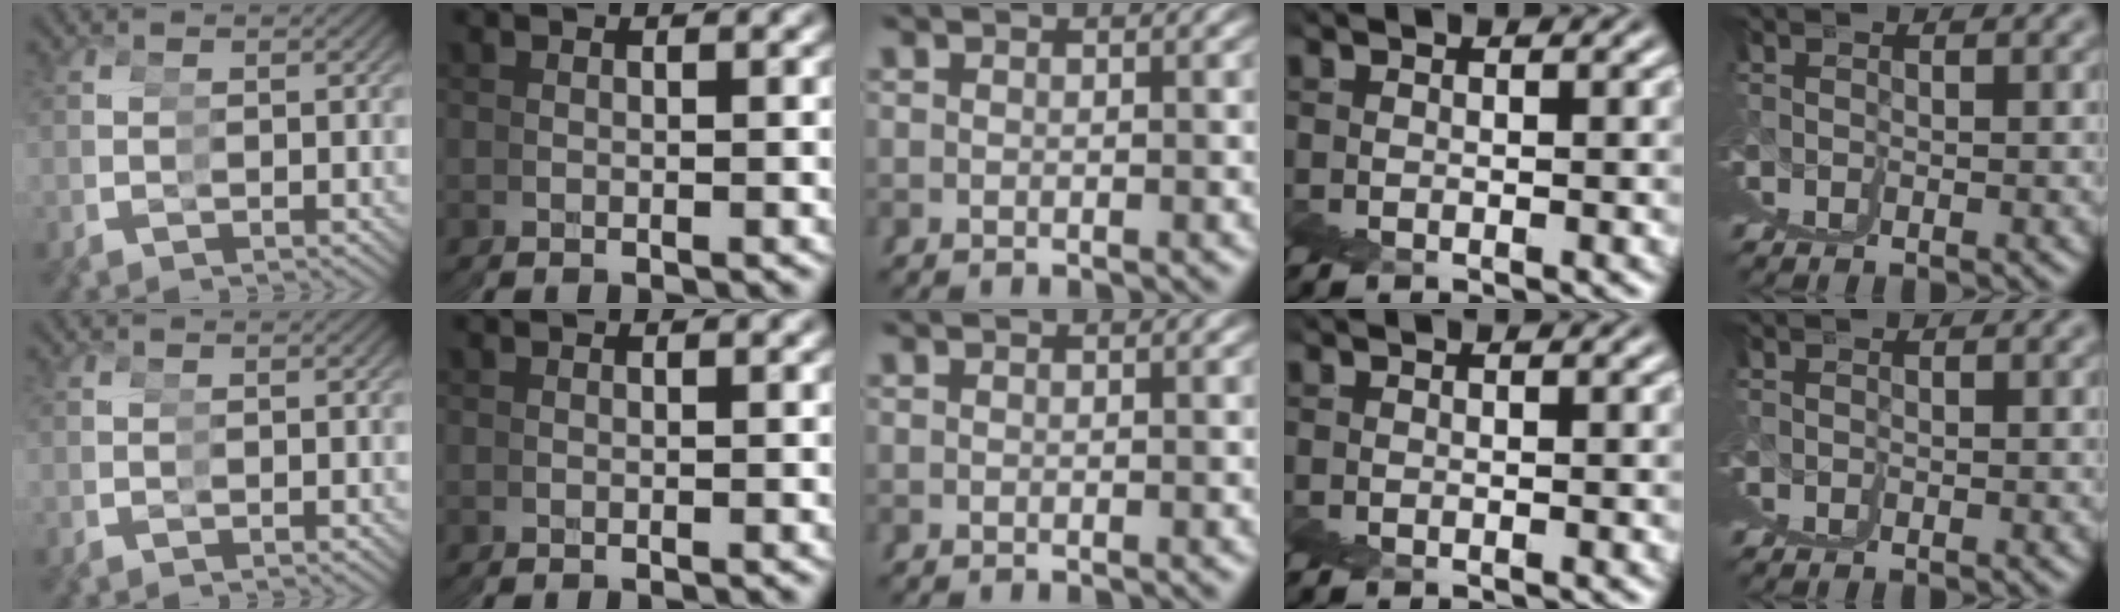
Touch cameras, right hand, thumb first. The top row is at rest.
{}